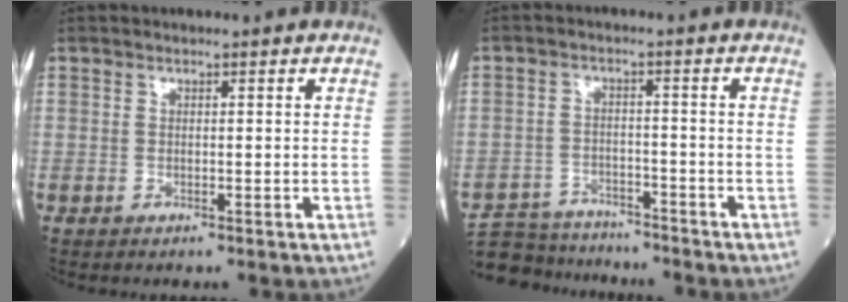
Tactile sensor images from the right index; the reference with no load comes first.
{"total": 9.1, "force": [-8.7, 2.6, 0.8], "torque": [-0.011, 0.011, -0.142]}